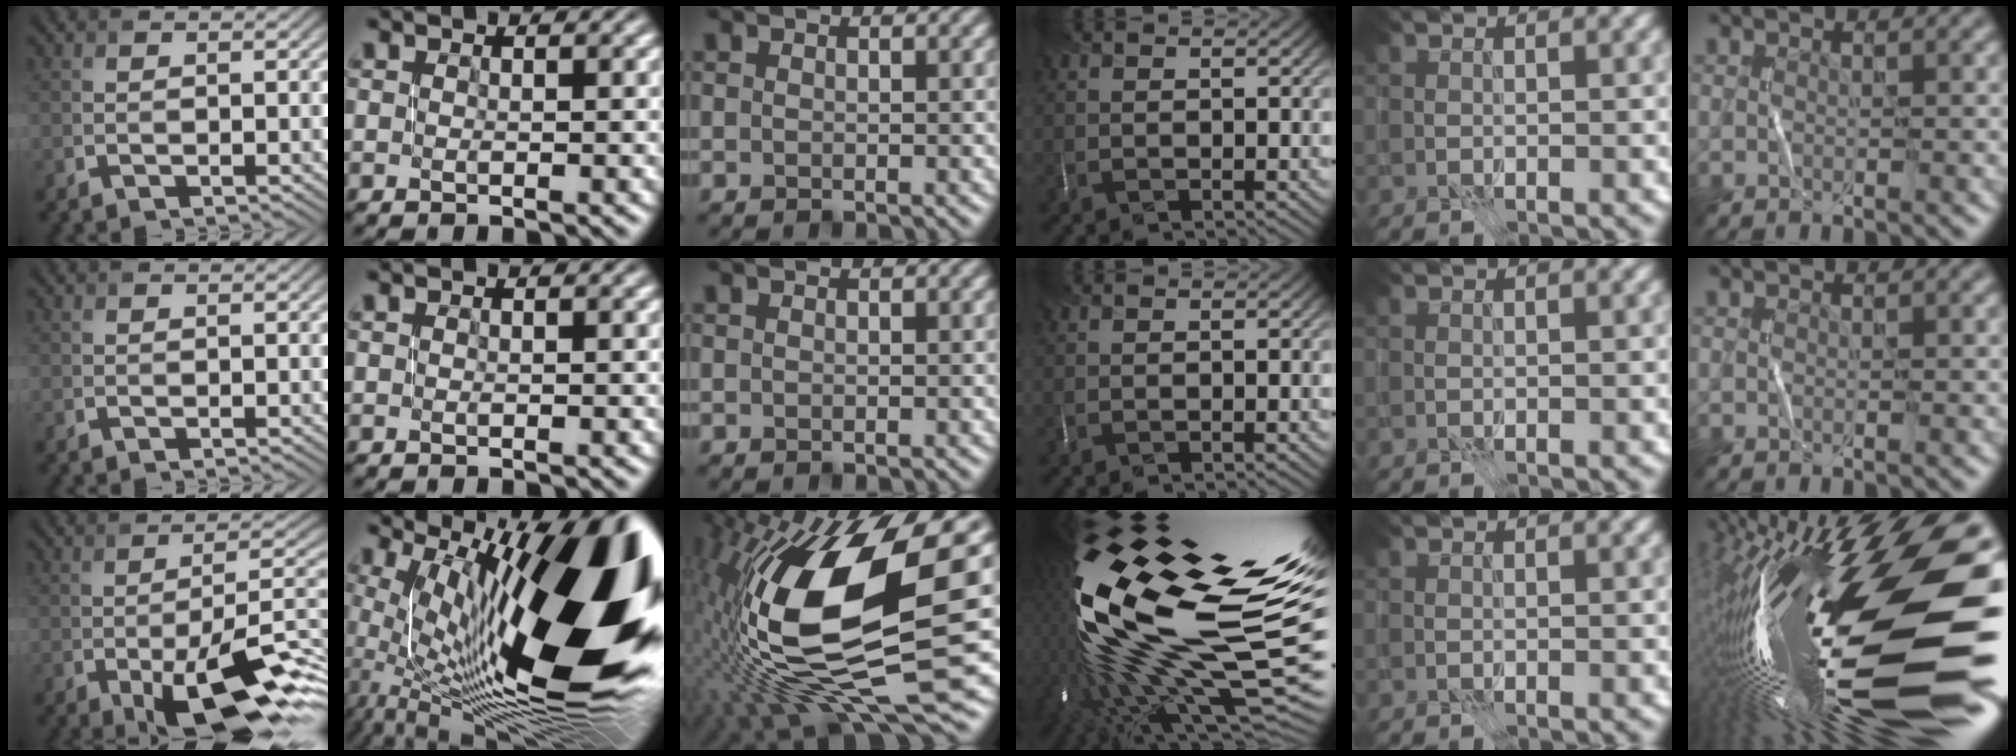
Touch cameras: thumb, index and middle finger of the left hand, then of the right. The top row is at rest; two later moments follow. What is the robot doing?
{"motion": "open", "object": "stapler"}